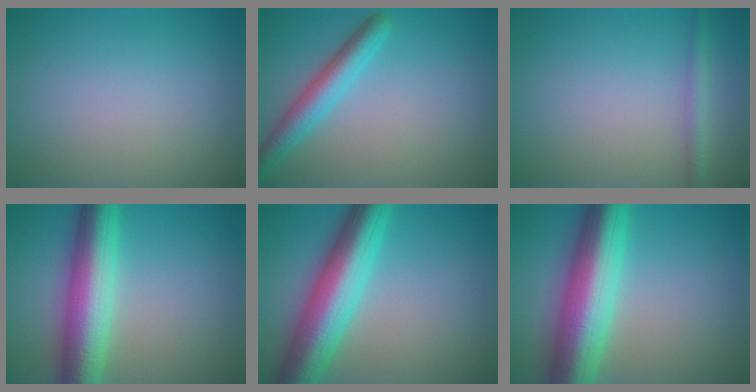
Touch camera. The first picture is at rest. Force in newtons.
{"total": 3.8, "press": 3.8, "slide": 0.2}
{"total": 1.6, "press": 1.6, "slide": 0.1}
{"total": 8.6, "press": 8.6, "slide": 0.1}
{"total": 9.2, "press": 9.2, "slide": 0.3}
{"total": 10.8, "press": 10.8, "slide": 0.2}